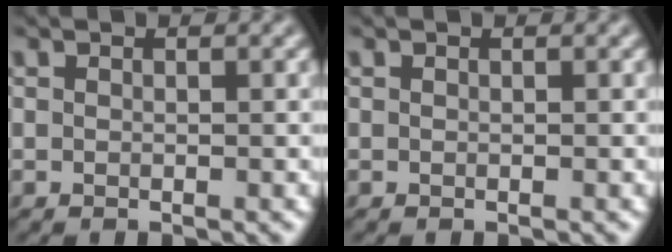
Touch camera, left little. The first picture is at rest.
{"total": 0.0}